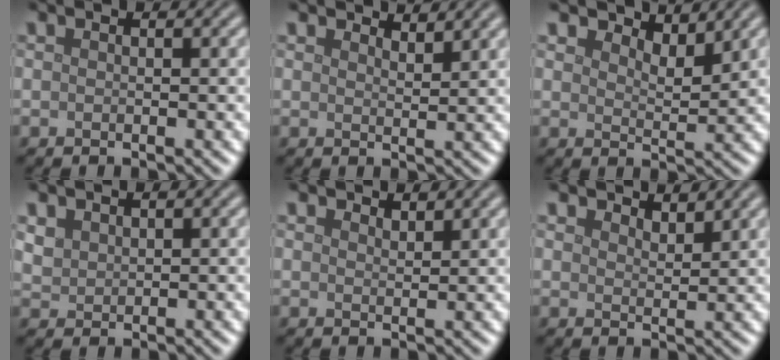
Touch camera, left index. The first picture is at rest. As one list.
[{"total": 2.1, "force": [2.0, 0.3, 0.5], "torque": [-0.008, 0.001, 0.030]}, {"total": 3.2, "force": [2.9, 0.8, 0.9], "torque": [-0.018, -0.001, 0.042]}, {"total": 1.5, "force": [1.0, 1.1, 0.4], "torque": [-0.014, 0.001, 0.025]}, {"total": 1.7, "force": [1.6, 0.4, 0.4], "torque": [-0.008, 0.002, 0.027]}, {"total": 2.5, "force": [2.4, 0.4, 0.6], "torque": [-0.009, 0.001, 0.037]}]